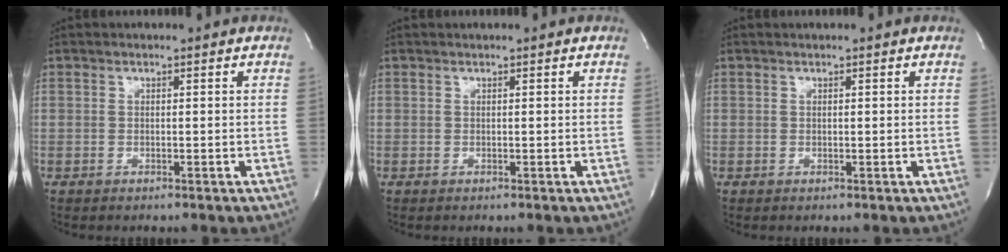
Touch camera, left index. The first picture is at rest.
{"total": 0.0}
{"total": 0.0}